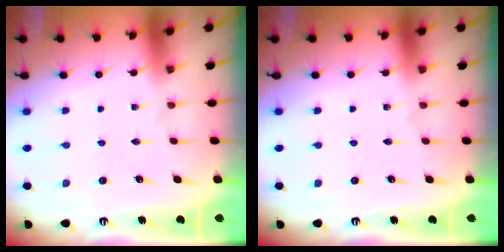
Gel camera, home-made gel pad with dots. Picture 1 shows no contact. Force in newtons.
{"total": 0.0}